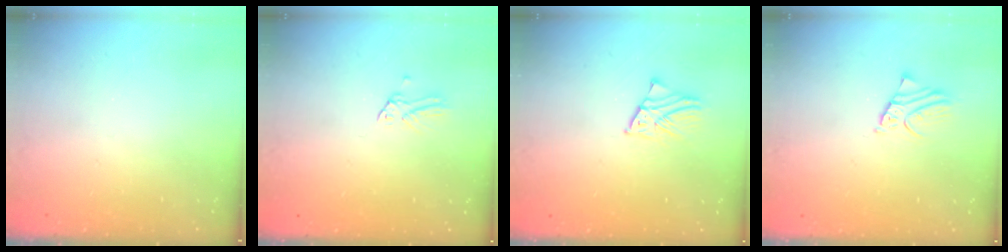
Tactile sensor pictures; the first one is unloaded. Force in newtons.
{"total": 0.0}
{"total": 2.3, "press": 2.3, "slide": 0.2}
{"total": 2.2, "press": 2.2, "slide": 0.1}